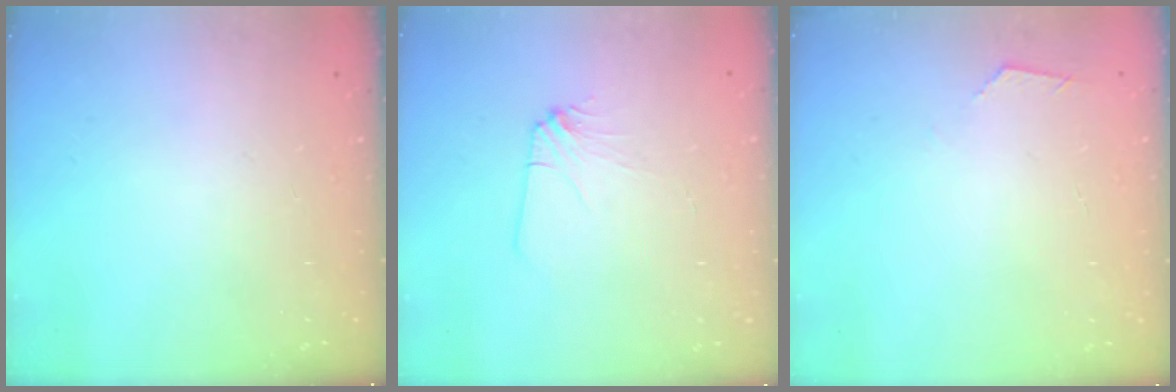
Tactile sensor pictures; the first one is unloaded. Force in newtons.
{"total": 2.5, "press": 2.5, "slide": 0.2}
{"total": 3.1, "press": 3.0, "slide": 0.5}